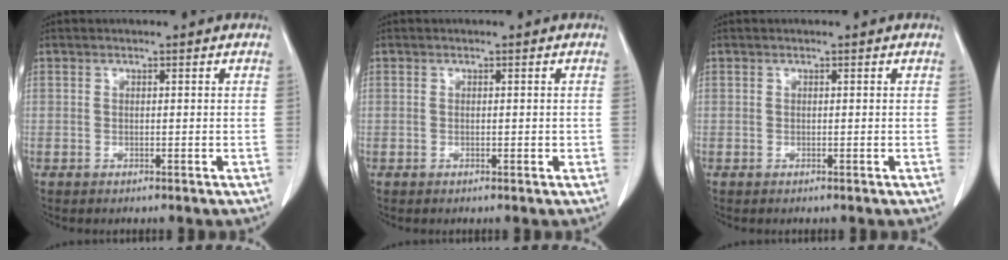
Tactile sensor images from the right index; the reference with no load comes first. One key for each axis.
{"total": 0.7, "fx": -0.1, "fy": 0.5, "fz": 0.5, "tx": -0.005, "ty": 0.002, "tz": 0.000}
{"total": 0.0}